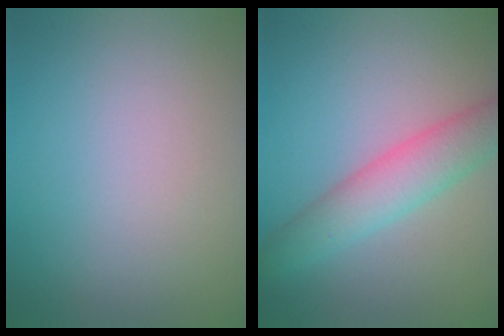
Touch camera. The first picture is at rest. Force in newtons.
{"total": 4.6, "press": 4.6, "slide": 0.2}